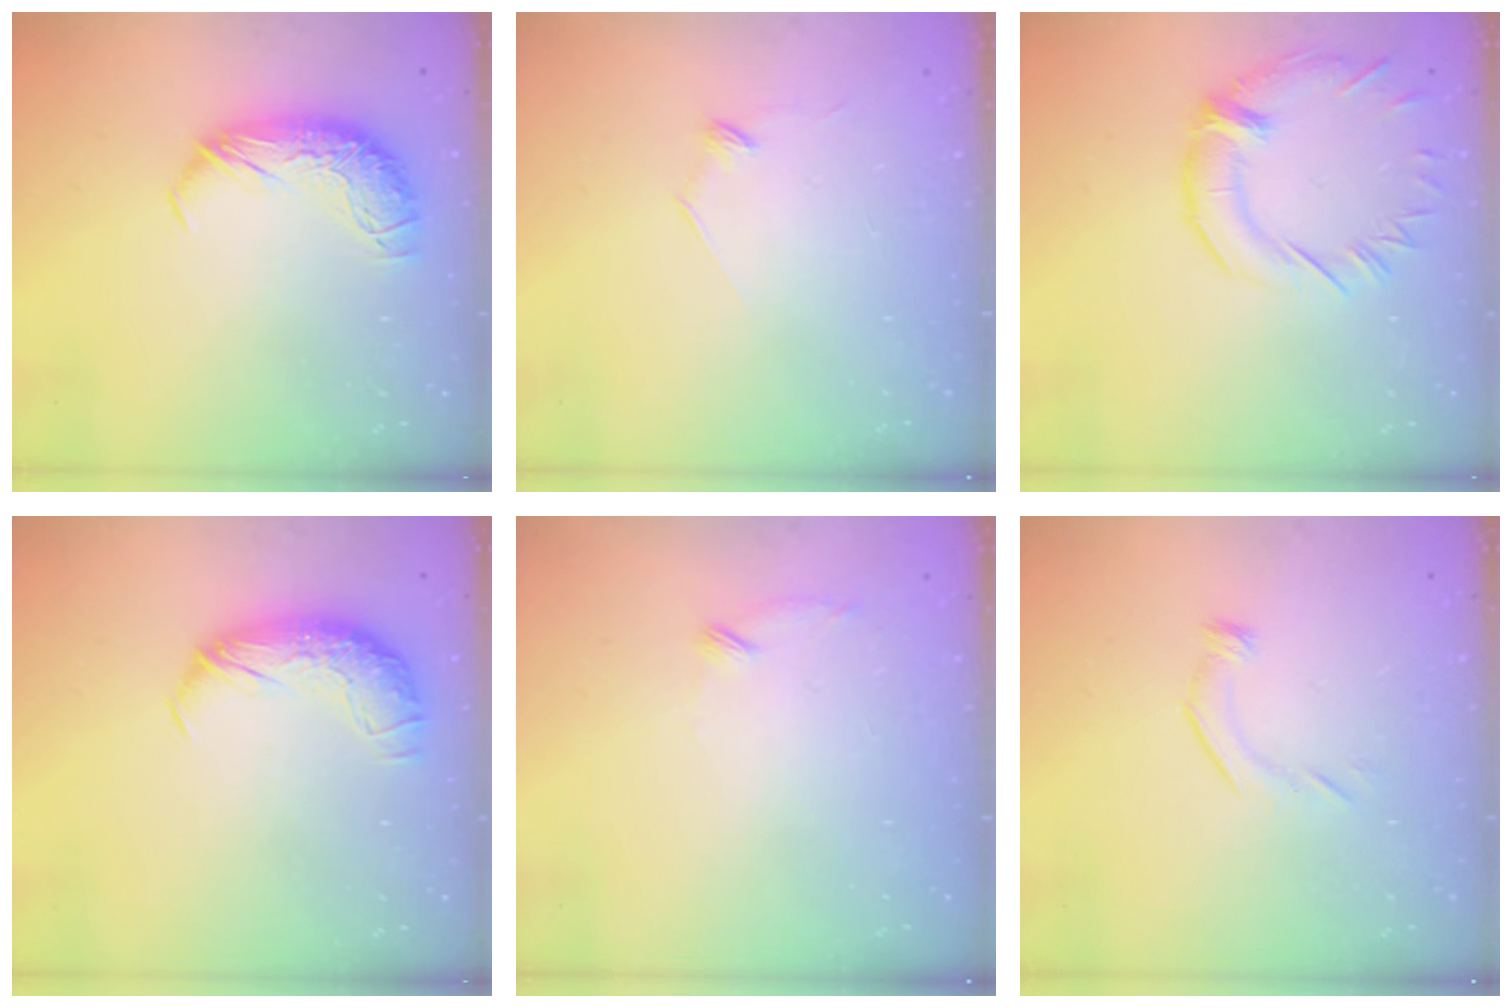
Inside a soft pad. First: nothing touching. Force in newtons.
{"total": 8.0, "press": 8.0, "slide": 0.6}
{"total": 1.3, "press": 0.7, "slide": 1.1}
{"total": 1.7, "press": 0.6, "slide": 1.6}
{"total": 6.8, "press": 6.7, "slide": 0.9}
{"total": 5.1, "press": 4.9, "slide": 1.6}